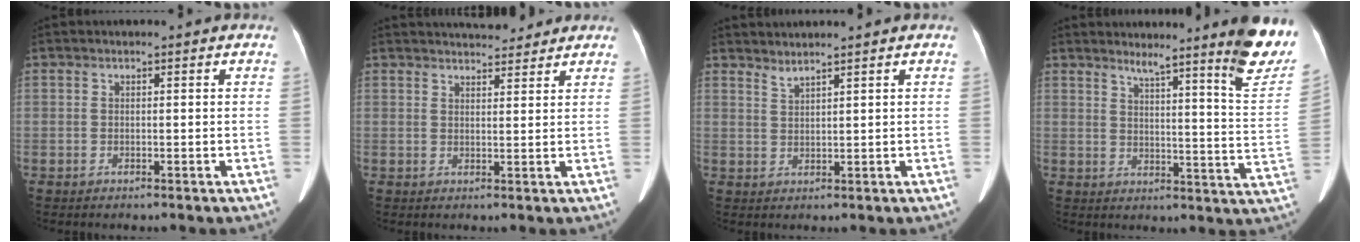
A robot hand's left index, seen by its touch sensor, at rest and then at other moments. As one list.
[{"total": 7.1, "force": [6.7, 1.5, 2.1], "torque": [-0.026, 0.014, 0.086]}, {"total": 1.7, "force": [1.6, -0.4, 0.4], "torque": [-0.010, -0.004, 0.037]}, {"total": 14.7, "force": [11.9, -0.6, 8.7], "torque": [-0.098, -0.051, 0.137]}]